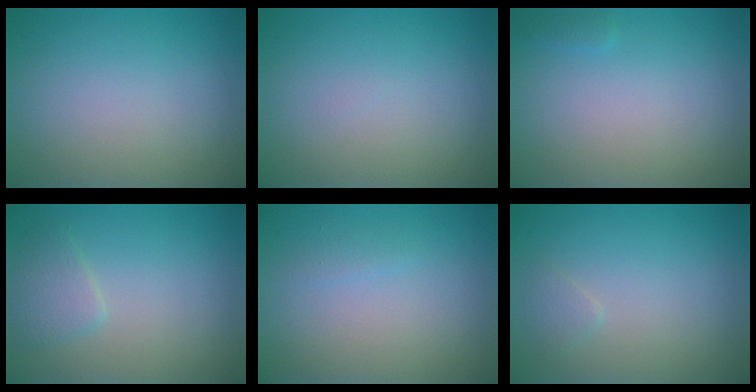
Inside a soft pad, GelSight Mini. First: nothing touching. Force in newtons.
{"total": 0.0}
{"total": 0.5, "press": 0.5, "slide": 0.1}
{"total": 1.9, "press": 1.9, "slide": 0.1}
{"total": 0.6, "press": 0.6, "slide": 0.1}
{"total": 0.8, "press": 0.8, "slide": 0.1}